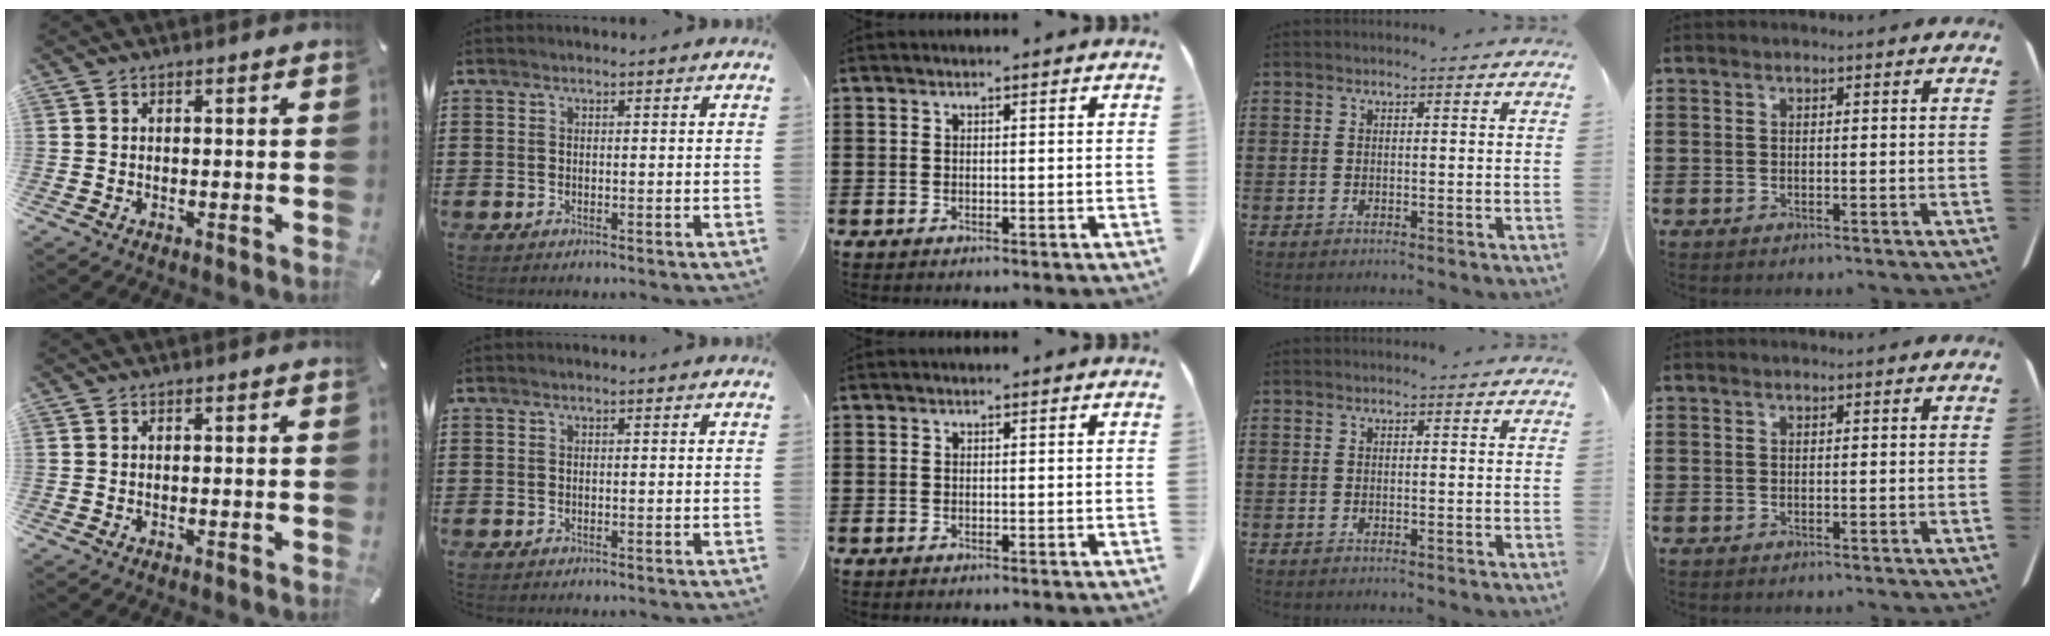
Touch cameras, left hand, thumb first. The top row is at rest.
{}